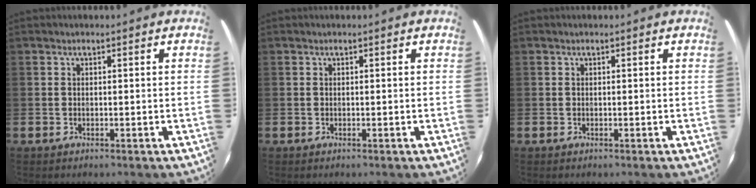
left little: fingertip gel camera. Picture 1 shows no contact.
{"total": 0.0}
{"total": 0.0}